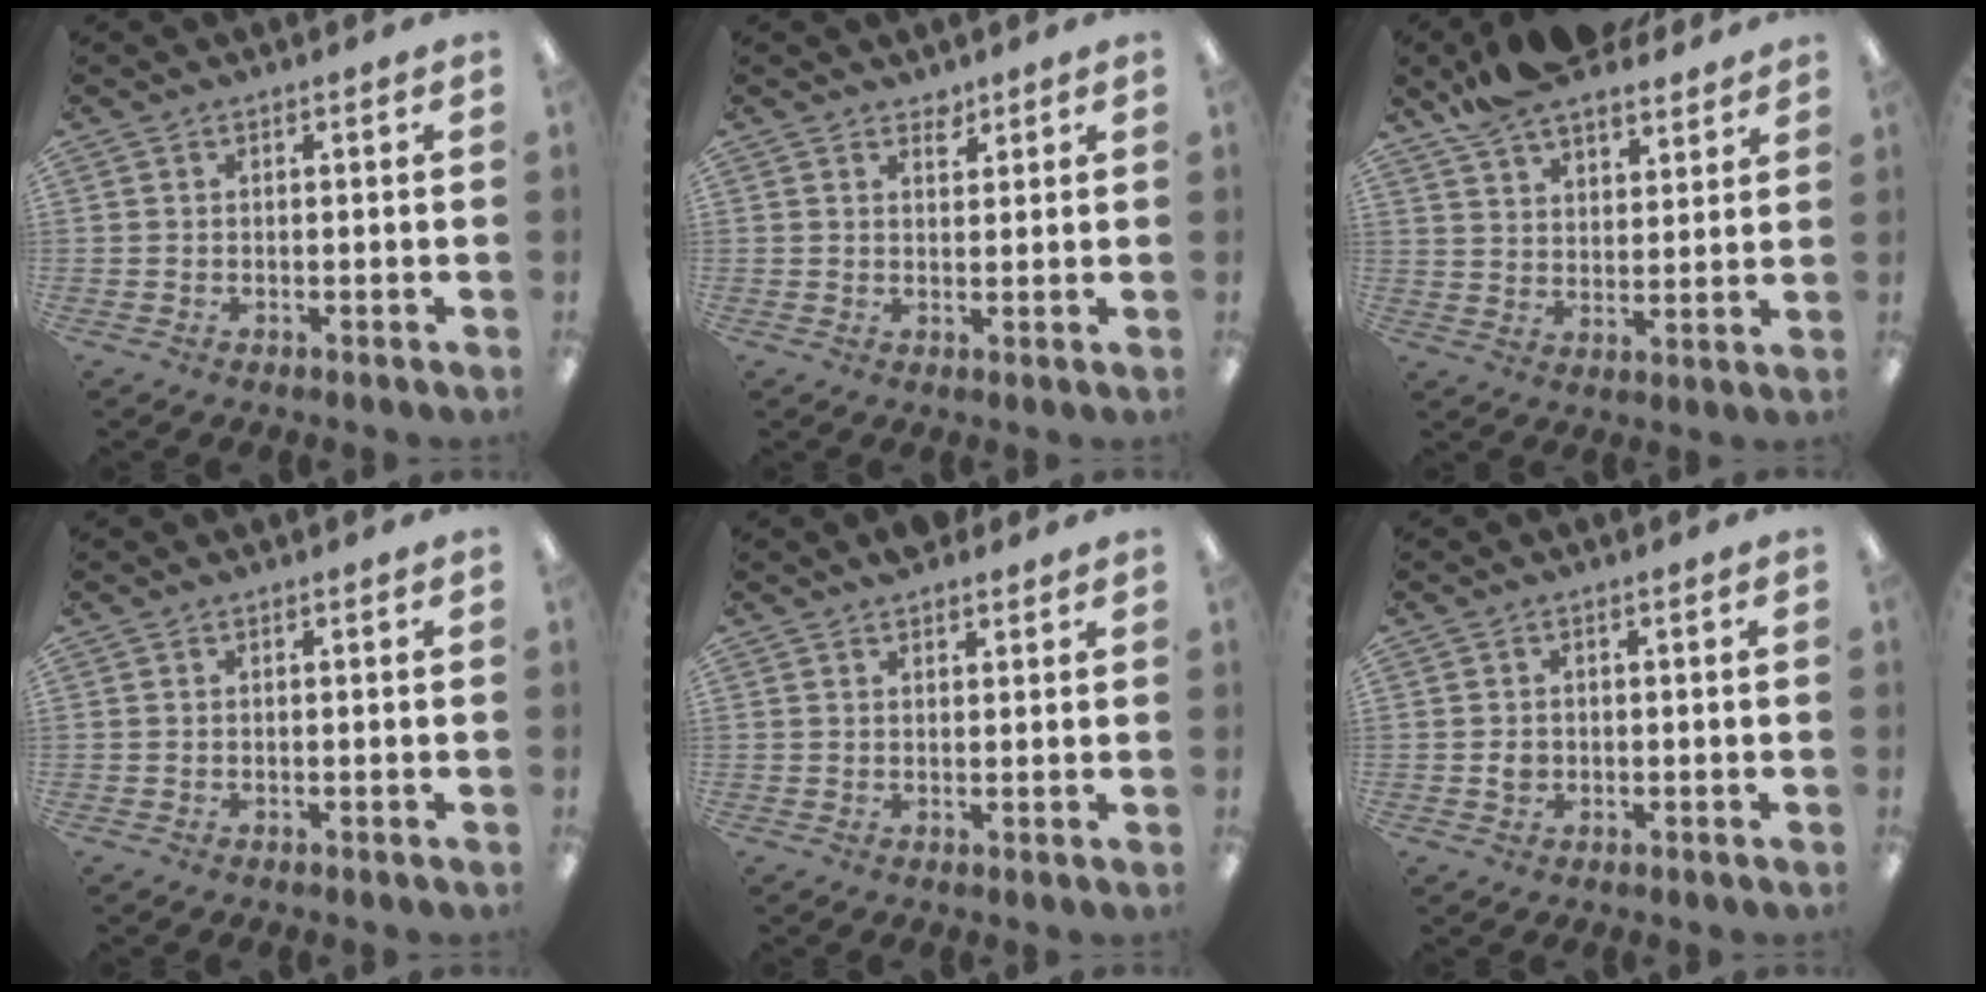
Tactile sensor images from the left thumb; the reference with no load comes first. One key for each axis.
{"total": 2.7, "fx": 2.4, "fy": 1.2, "fz": 0.5, "tx": 0.012, "ty": -0.019, "tz": 0.040}
{"total": 10.3, "fx": 9.0, "fy": 3.4, "fz": 3.7, "tx": -0.075, "ty": -0.049, "tz": 0.166}
{"total": 0.0}
{"total": 2.4, "fx": 2.0, "fy": 0.9, "fz": 0.8, "tx": -0.010, "ty": -0.004, "tz": 0.035}
{"total": 1.8, "fx": 0.0, "fy": 1.6, "fz": 0.9, "tx": -0.010, "ty": 0.000, "tz": -0.002}